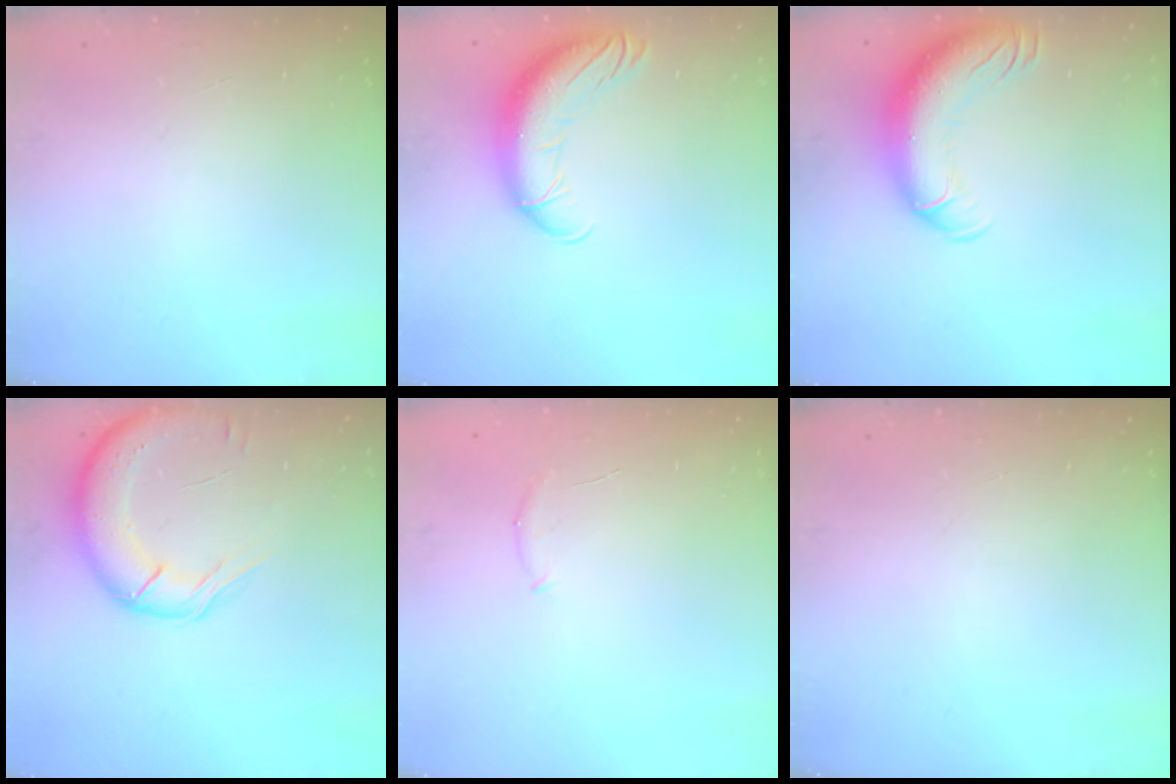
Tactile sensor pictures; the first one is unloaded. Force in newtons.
{"total": 14.8, "press": 14.3, "slide": 3.6}
{"total": 14.6, "press": 14.2, "slide": 3.3}
{"total": 14.4, "press": 14.0, "slide": 3.5}
{"total": 5.5, "press": 5.4, "slide": 1.3}
{"total": 0.0}